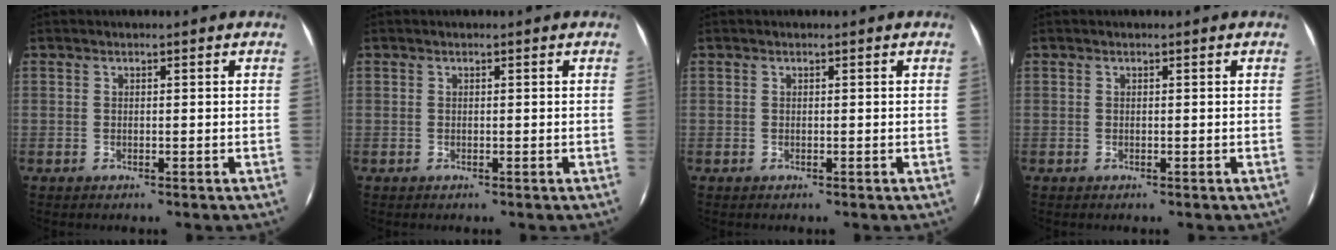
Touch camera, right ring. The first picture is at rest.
{"total": 0.0}
{"total": 0.0}
{"total": 0.0}